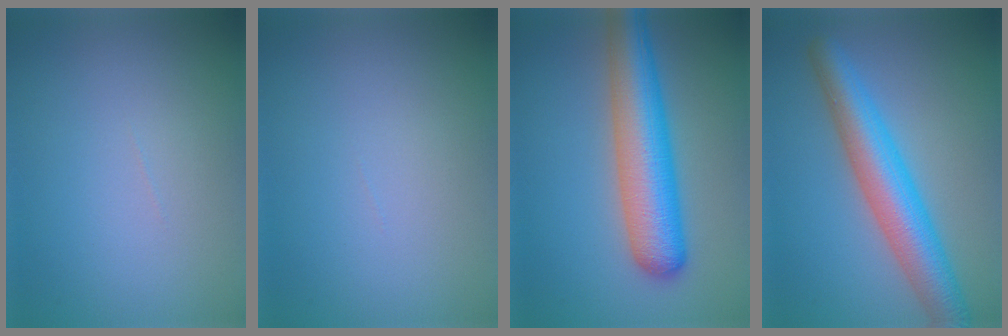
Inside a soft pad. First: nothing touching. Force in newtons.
{"total": 0.0}
{"total": 7.5, "press": 7.5, "slide": 0.3}
{"total": 6.6, "press": 6.6, "slide": 0.3}